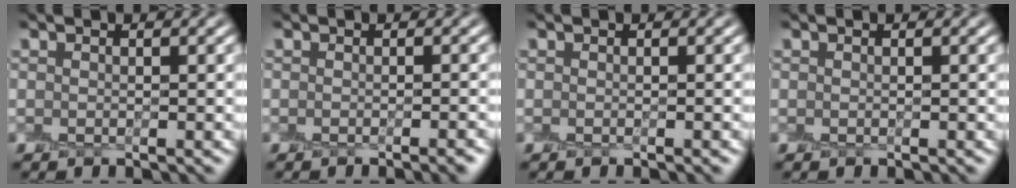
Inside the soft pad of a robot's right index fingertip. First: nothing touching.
{"total": 2.0, "force": [-1.0, 0.5, 1.6], "torque": [-0.008, -0.001, -0.014]}
{"total": 0.7, "force": [-0.4, 0.1, 0.5], "torque": [-0.004, -0.002, -0.006]}
{"total": 0.0}